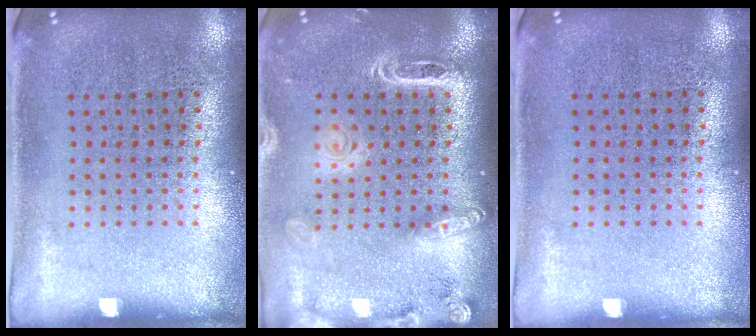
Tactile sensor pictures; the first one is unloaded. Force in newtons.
{"total": 1.9, "press": 1.6, "slide": 1.0}
{"total": 0.0}